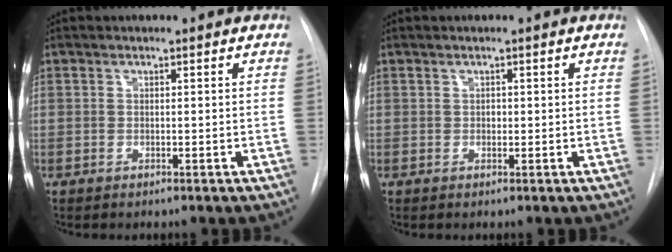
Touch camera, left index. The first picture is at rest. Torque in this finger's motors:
{"motor_torque": [0.27, -0.08, -0.01, 0.00]}